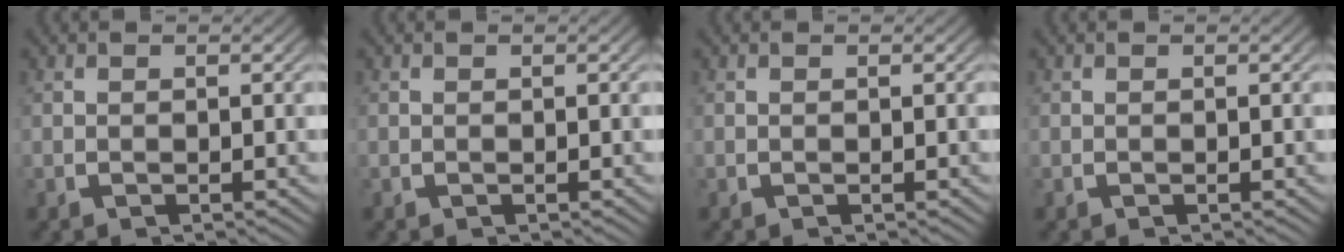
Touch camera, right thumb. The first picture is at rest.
{"total": 0.0}
{"total": 0.0}
{"total": 0.0}